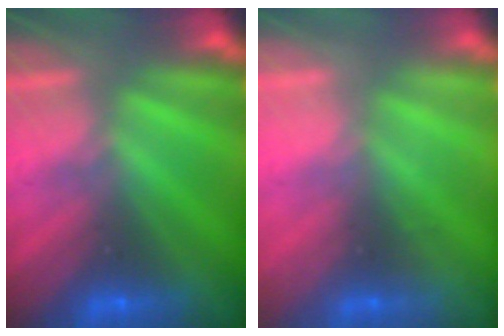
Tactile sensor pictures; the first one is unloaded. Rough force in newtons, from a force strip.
{"total": 1.9}